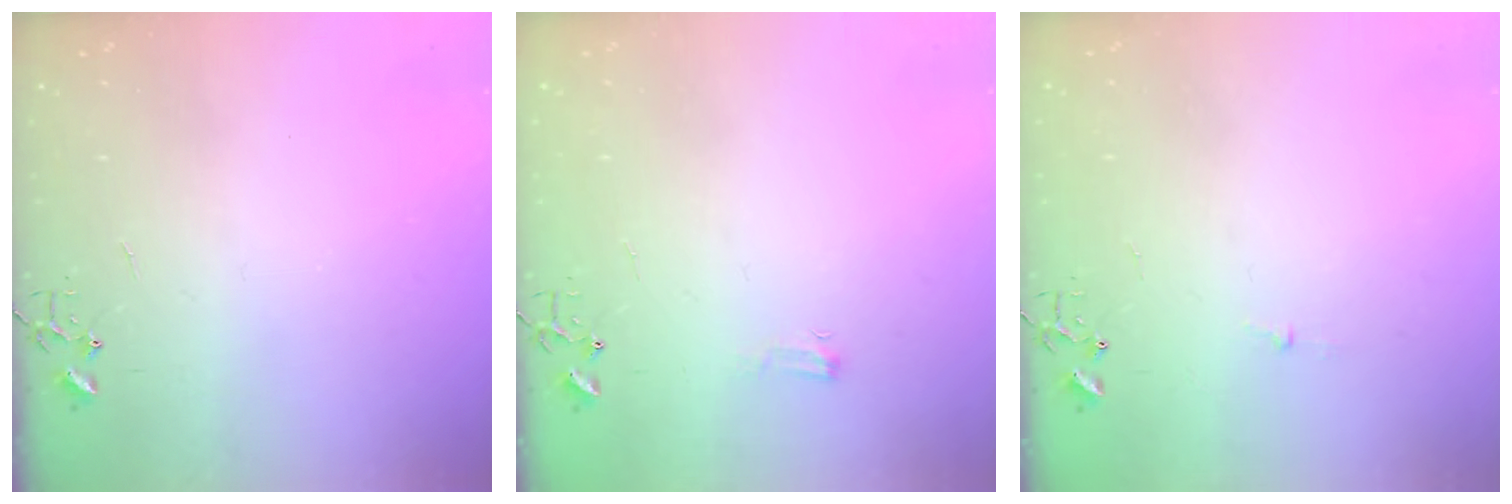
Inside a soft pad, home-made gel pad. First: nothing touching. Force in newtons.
{"total": 4.1, "press": 4.1, "slide": 0.6}
{"total": 2.7, "press": 2.7, "slide": 0.3}